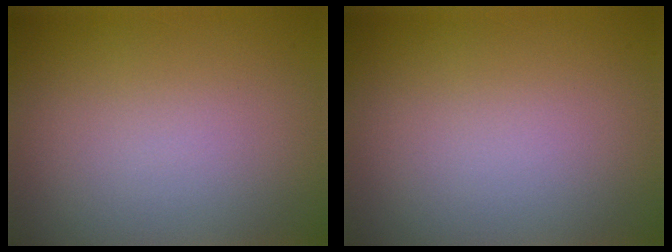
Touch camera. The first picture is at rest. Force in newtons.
{"total": 0.0}